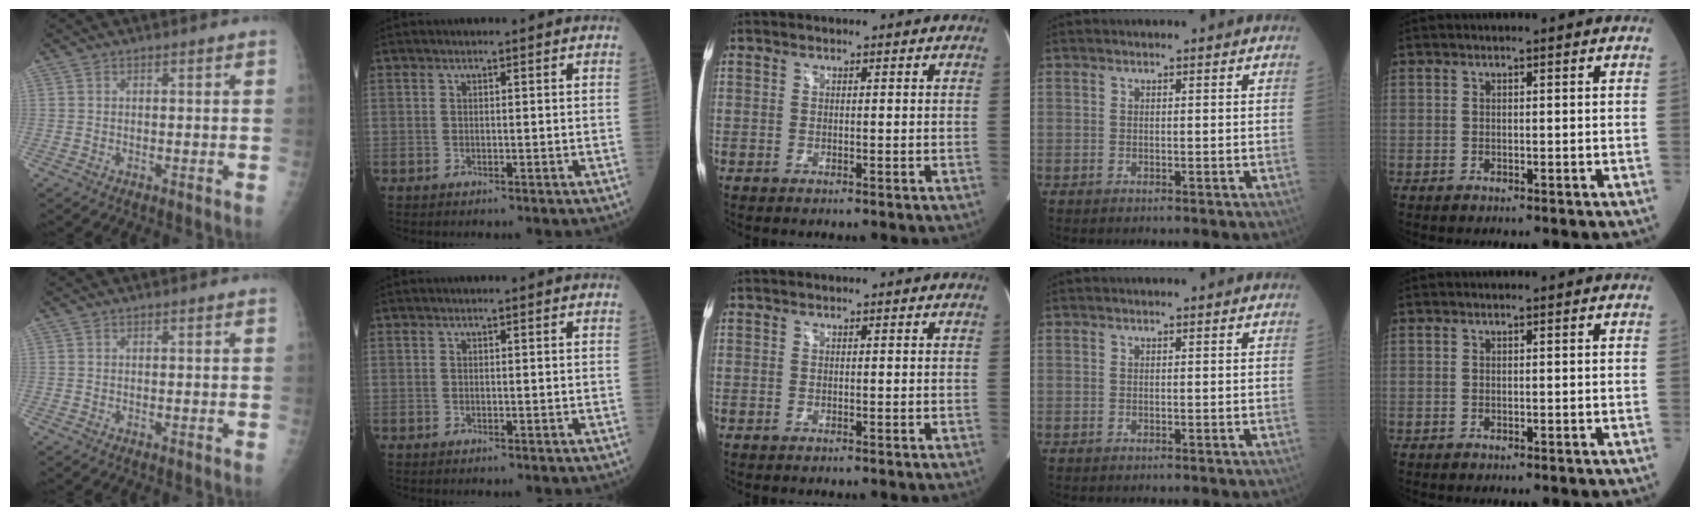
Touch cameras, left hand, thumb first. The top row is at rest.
{}